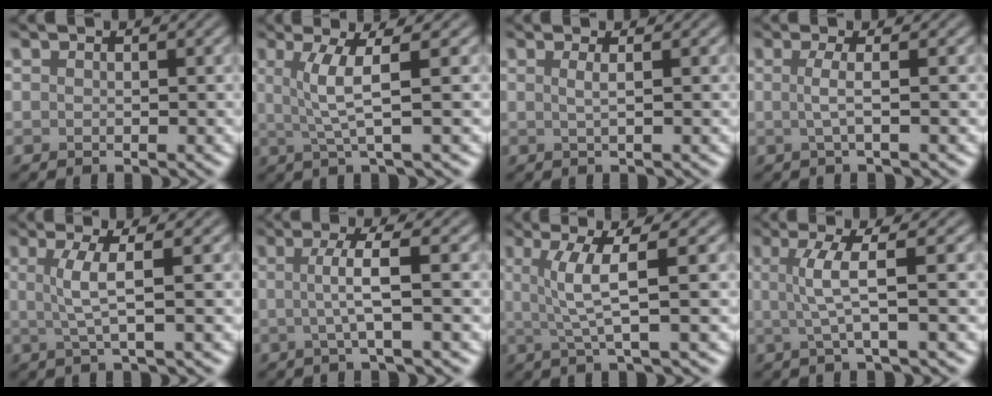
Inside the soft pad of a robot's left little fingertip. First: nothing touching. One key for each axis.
{"total": 3.9, "fx": 0.8, "fy": 0.6, "fz": 3.8, "tx": -0.072, "ty": 0.003, "tz": 0.018}
{"total": 1.5, "fx": 0.3, "fy": 0.5, "fz": 1.3, "tx": -0.018, "ty": 0.000, "tz": -0.004}
{"total": 2.2, "fx": 0.0, "fy": 0.6, "fz": 2.1, "tx": -0.038, "ty": -0.001, "tz": -0.008}
{"total": 3.3, "fx": 0.5, "fy": 0.6, "fz": 3.2, "tx": -0.060, "ty": 0.001, "tz": 0.009}
{"total": 3.4, "fx": 0.0, "fy": 0.6, "fz": 3.3, "tx": -0.059, "ty": -0.001, "tz": -0.008}
{"total": 4.2, "fx": 0.8, "fy": 0.6, "fz": 4.1, "tx": -0.076, "ty": 0.004, "tz": 0.019}
{"total": 3.8, "fx": 0.4, "fy": 0.6, "fz": 3.7, "tx": -0.072, "ty": 0.003, "tz": 0.005}